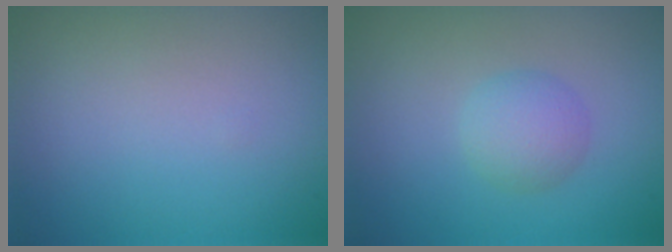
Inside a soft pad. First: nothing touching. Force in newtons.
{"total": 2.5, "press": 2.5, "slide": 0.1}